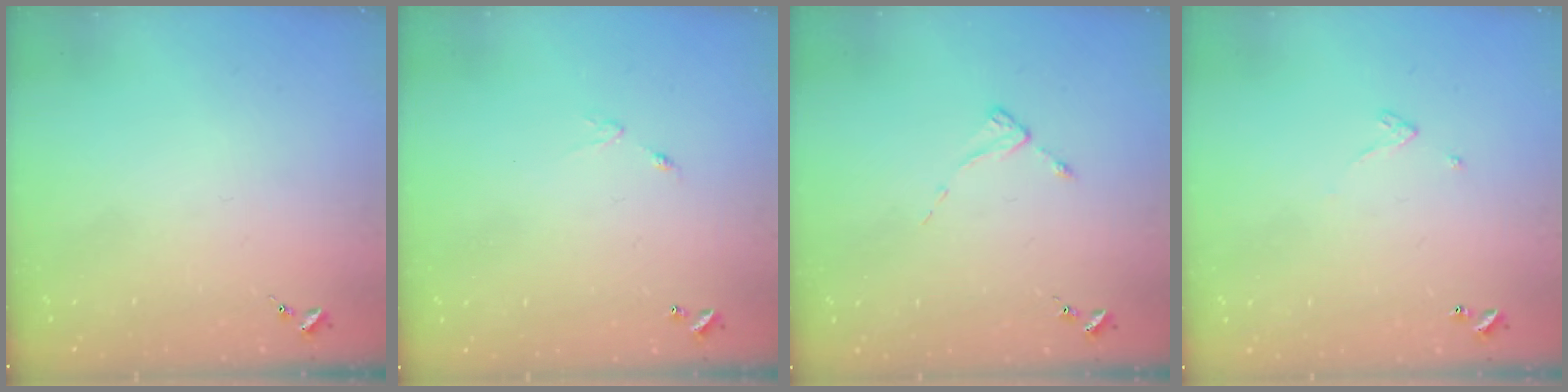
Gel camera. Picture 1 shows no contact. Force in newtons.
{"total": 4.8, "press": 4.8, "slide": 0.3}
{"total": 2.0, "press": 2.0, "slide": 0.3}
{"total": 2.4, "press": 2.4, "slide": 0.2}